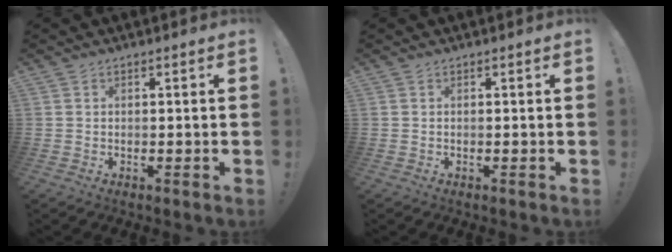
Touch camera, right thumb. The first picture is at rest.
{"total": 0.0}